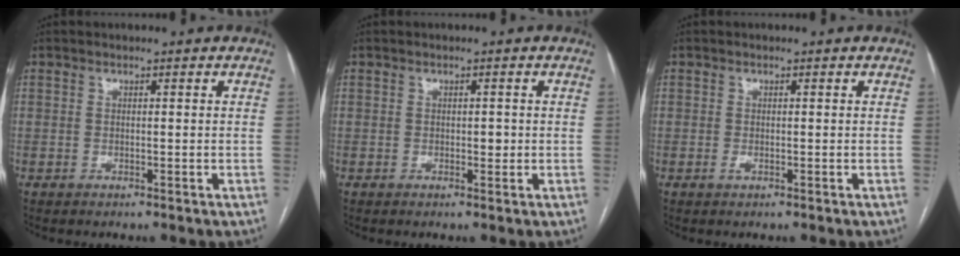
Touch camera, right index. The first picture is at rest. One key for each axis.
{"total": 1.2, "fx": -0.1, "fy": 0.7, "fz": 1.0, "tx": -0.012, "ty": 0.000, "tz": -0.001}
{"total": 0.6, "fx": -0.3, "fy": 0.3, "fz": 0.5, "tx": -0.008, "ty": 0.000, "tz": -0.004}